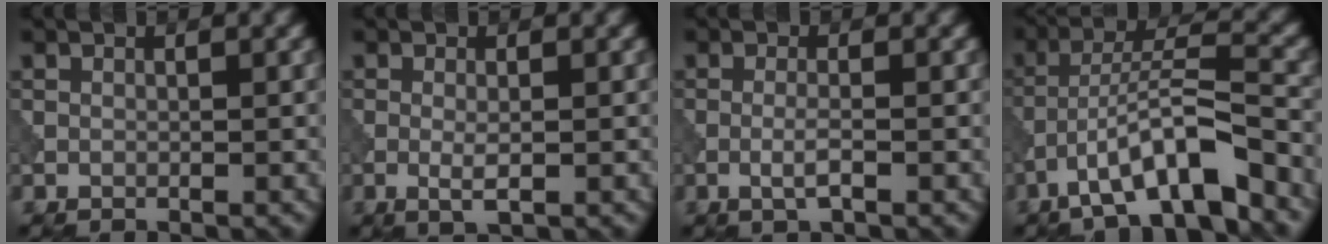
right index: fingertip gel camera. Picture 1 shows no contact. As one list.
[{"total": 1.9, "force": [-0.4, 0.4, 1.8], "torque": [-0.034, -0.003, -0.009]}, {"total": 1.8, "force": [-0.6, 0.2, 1.6], "torque": [-0.034, 0.001, -0.018]}, {"total": 7.8, "force": [-4.9, 1.5, 5.9], "torque": [-0.099, 0.018, -0.083]}]